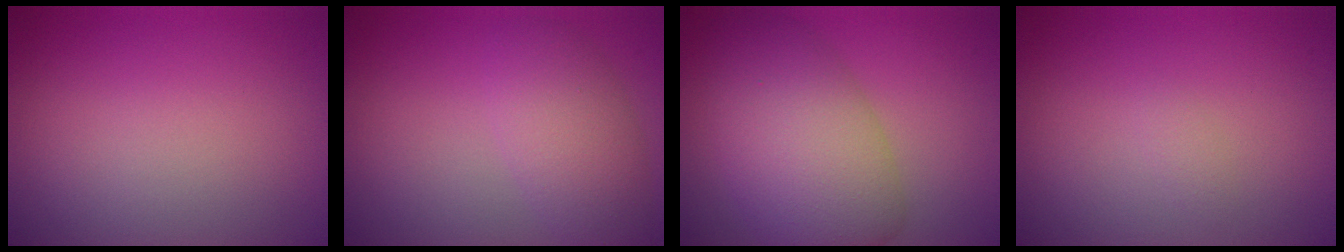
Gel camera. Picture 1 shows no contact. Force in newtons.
{"total": 4.0, "press": 4.0, "slide": 0.2}
{"total": 6.3, "press": 6.2, "slide": 0.6}
{"total": 0.6, "press": 0.6, "slide": 0.1}